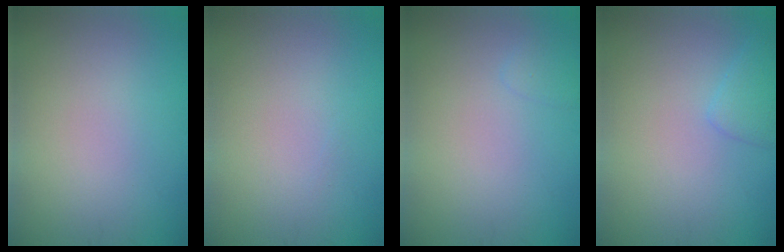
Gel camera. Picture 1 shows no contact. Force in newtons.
{"total": 0.0}
{"total": 0.8, "press": 0.8, "slide": 0.0}
{"total": 1.6, "press": 1.6, "slide": 0.1}